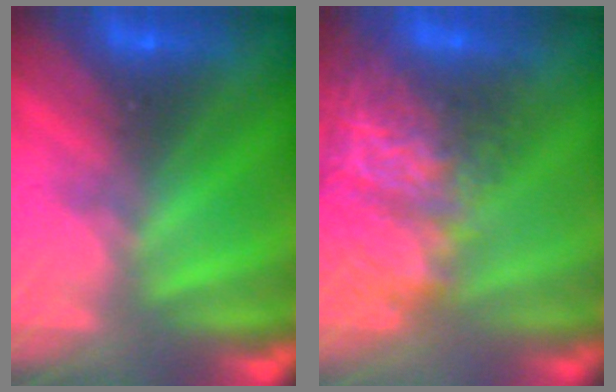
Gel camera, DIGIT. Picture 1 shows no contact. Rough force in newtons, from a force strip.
{"total": 8.6}